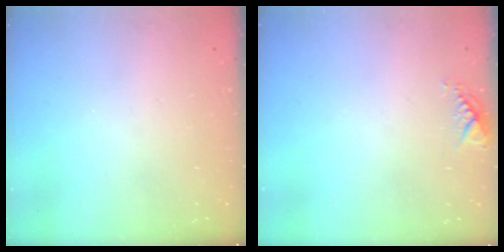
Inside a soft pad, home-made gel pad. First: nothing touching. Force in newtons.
{"total": 5.8, "press": 5.8, "slide": 0.5}